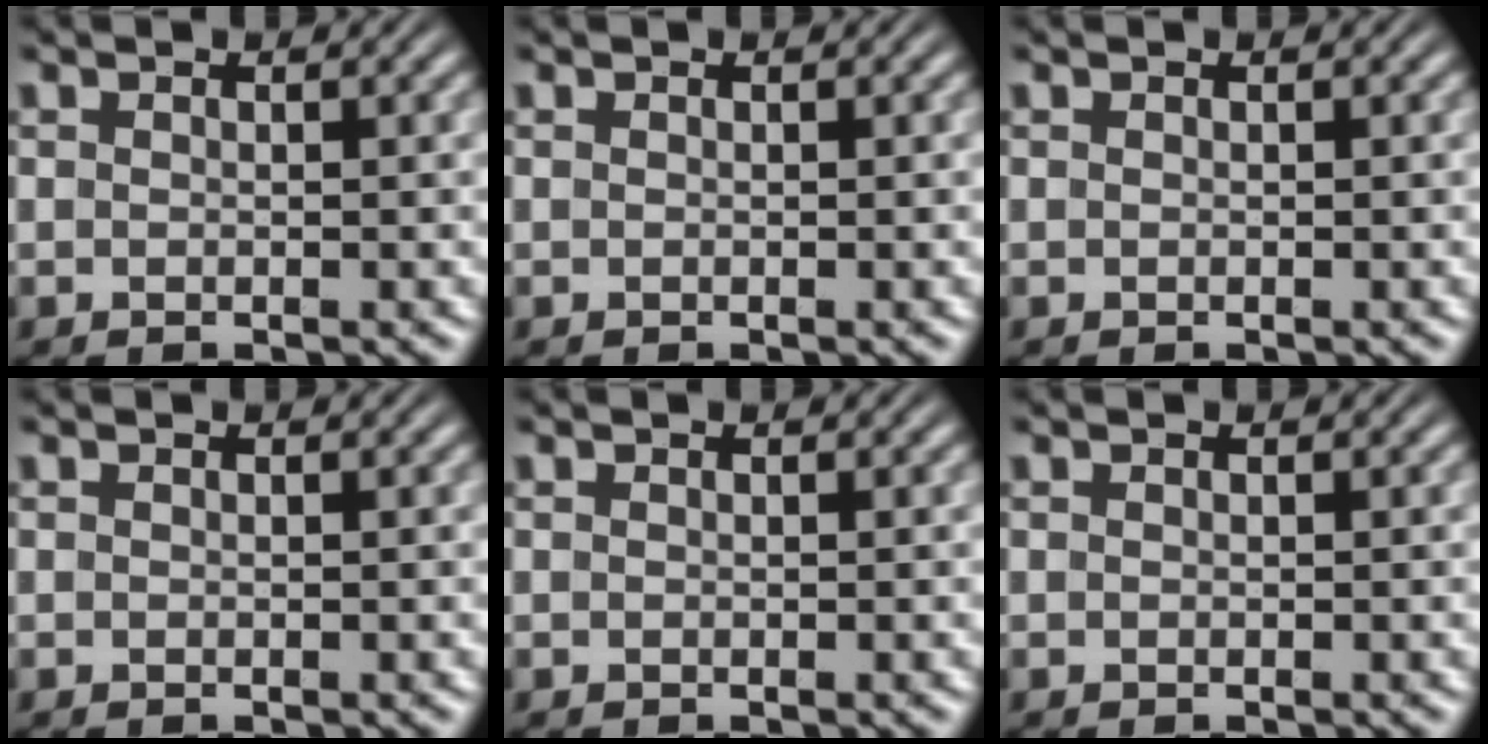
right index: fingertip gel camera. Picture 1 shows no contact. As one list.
[{"total": 0.0}, {"total": 0.0}, {"total": 0.0}, {"total": 0.0}, {"total": 0.0}]